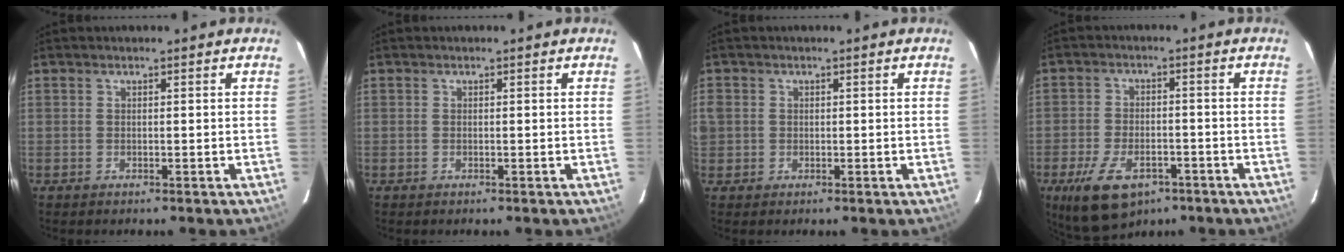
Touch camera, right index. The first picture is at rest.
{"total": 0.0}
{"total": 2.2, "force": [-0.3, 2.1, 0.4], "torque": [-0.009, -0.001, -0.007]}
{"total": 12.3, "force": [-7.2, 6.4, 7.6], "torque": [-0.167, -0.021, -0.116]}